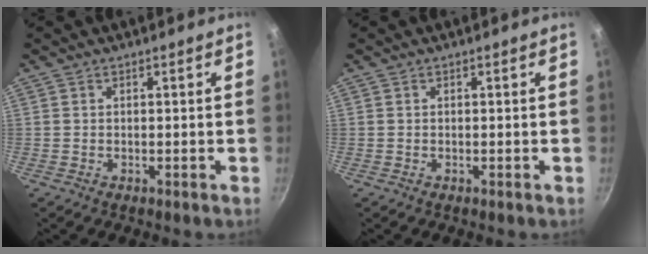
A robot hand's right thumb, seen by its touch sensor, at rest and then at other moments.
{"total": 0.0}